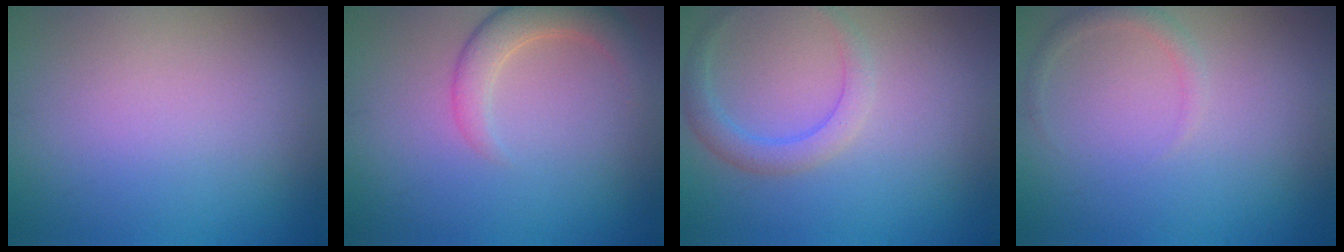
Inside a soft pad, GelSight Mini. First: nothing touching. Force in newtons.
{"total": 3.4, "press": 3.4, "slide": 0.4}
{"total": 2.4, "press": 2.4, "slide": 0.1}
{"total": 1.2, "press": 1.2, "slide": 0.0}